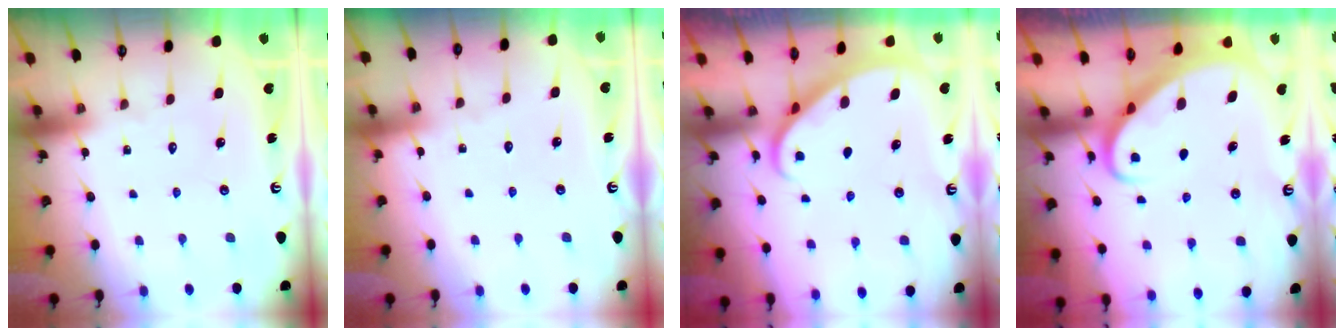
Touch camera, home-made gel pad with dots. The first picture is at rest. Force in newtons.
{"total": 1.8, "press": 1.7, "slide": 0.2}
{"total": 2.2, "press": 2.2, "slide": 0.1}
{"total": 3.4, "press": 3.4, "slide": 0.4}